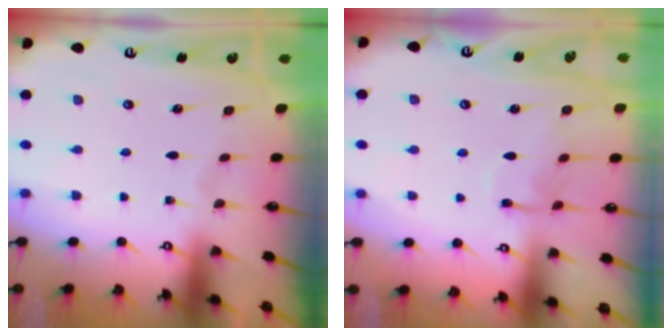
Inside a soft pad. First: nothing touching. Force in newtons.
{"total": 9.9, "press": 9.8, "slide": 0.8}